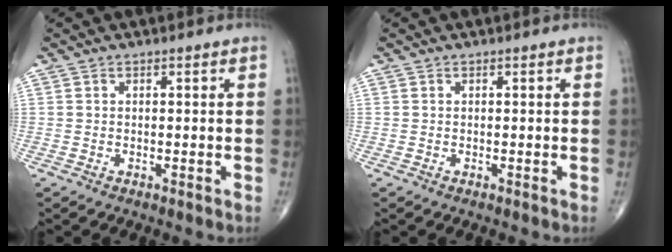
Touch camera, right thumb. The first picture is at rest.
{"total": 0.0}